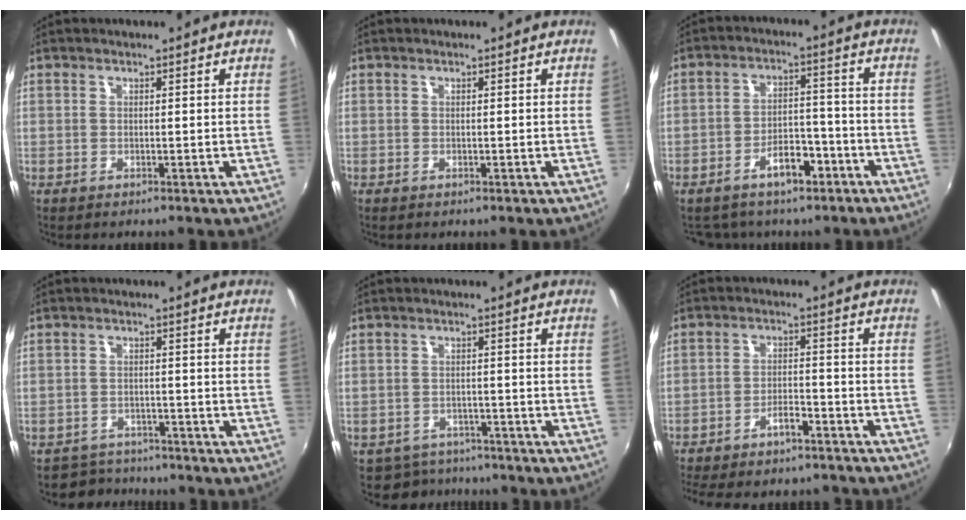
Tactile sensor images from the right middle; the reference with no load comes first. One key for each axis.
{"total": 0.0}
{"total": 8.1, "fx": -5.6, "fy": 4.5, "fz": 3.8, "tx": -0.071, "ty": 0.028, "tz": -0.070}
{"total": 4.4, "fx": -3.9, "fy": 2.0, "fz": -0.5, "tx": -0.006, "ty": 0.007, "tz": -0.068}
{"total": 6.2, "fx": -5.4, "fy": 3.2, "fz": 0.3, "tx": -0.020, "ty": 0.005, "tz": -0.081}
{"total": 10.3, "fx": -9.1, "fy": 2.9, "fz": 4.0, "tx": -0.095, "ty": 0.011, "tz": -0.132}